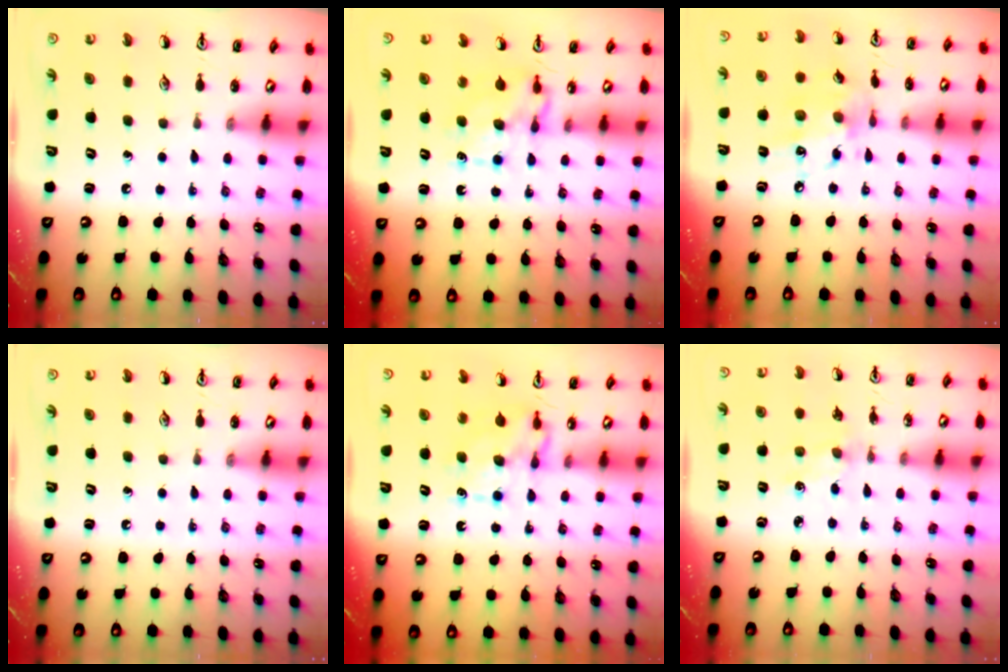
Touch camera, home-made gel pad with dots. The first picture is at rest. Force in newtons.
{"total": 7.0, "press": 7.0, "slide": 0.6}
{"total": 11.8, "press": 11.8, "slide": 0.8}
{"total": 0.0}
{"total": 7.0, "press": 7.0, "slide": 0.6}
{"total": 2.2, "press": 2.2, "slide": 0.2}